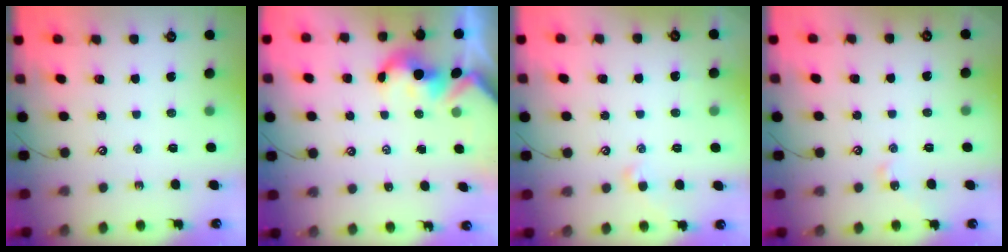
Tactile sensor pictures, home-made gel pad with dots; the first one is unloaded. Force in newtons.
{"total": 2.4, "press": 2.4, "slide": 0.1}
{"total": 0.8, "press": 0.6, "slide": 0.6}
{"total": 2.0, "press": 2.0, "slide": 0.4}